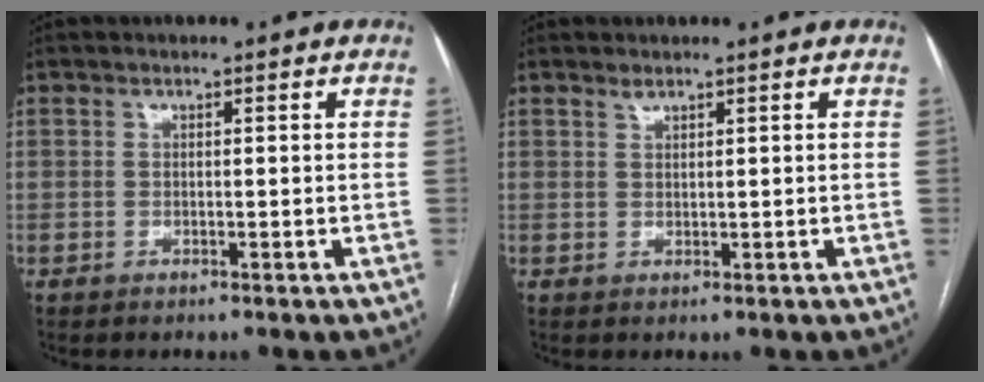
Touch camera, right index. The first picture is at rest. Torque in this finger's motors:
{"motor_torque": [-0.02, -0.01, -0.04, 0.00]}